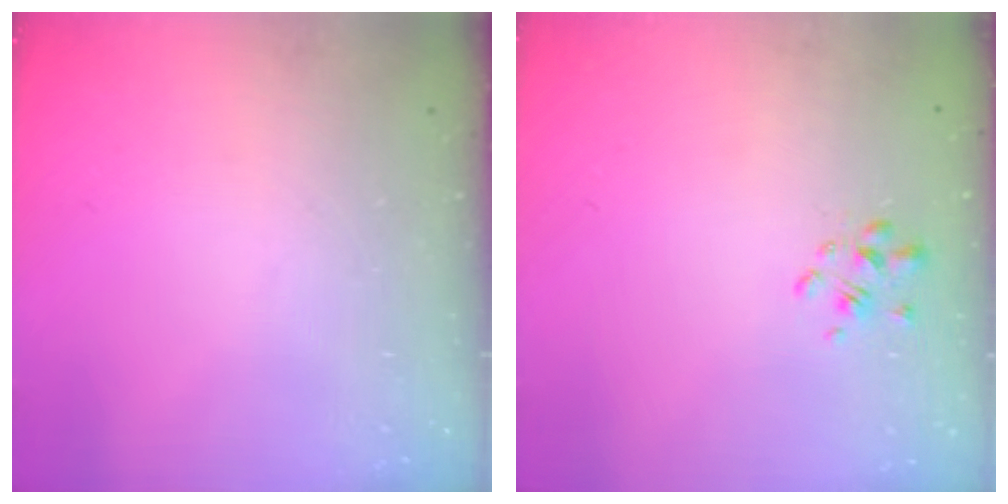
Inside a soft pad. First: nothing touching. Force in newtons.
{"total": 2.5, "press": 2.3, "slide": 1.1}